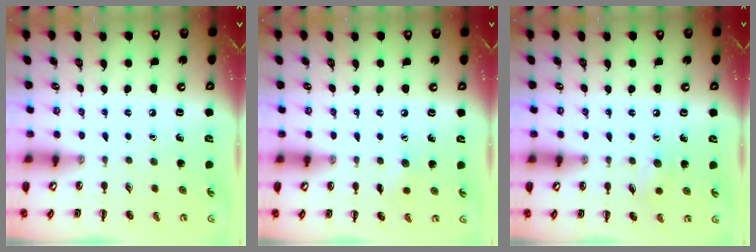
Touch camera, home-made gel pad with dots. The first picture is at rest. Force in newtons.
{"total": 4.9, "press": 4.7, "slide": 1.2}
{"total": 6.3, "press": 6.1, "slide": 1.7}